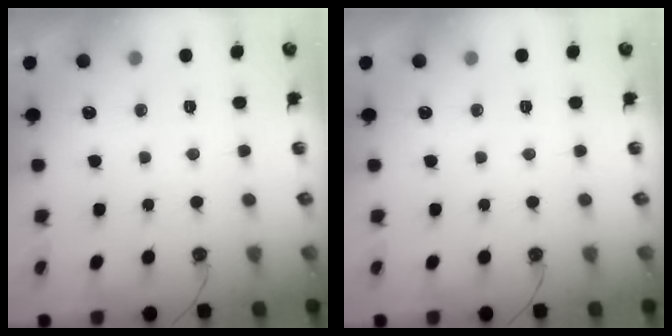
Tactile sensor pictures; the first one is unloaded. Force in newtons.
{"total": 0.0}